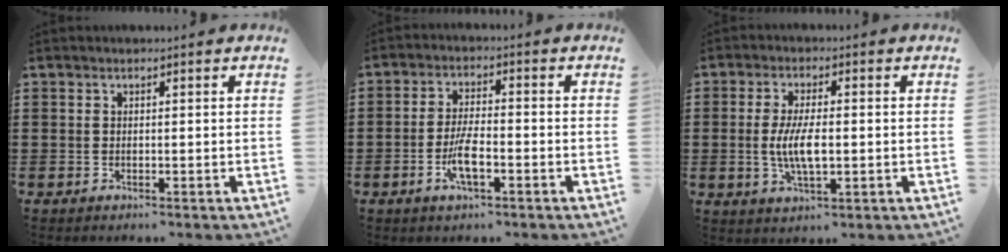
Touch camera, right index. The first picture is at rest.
{"total": 5.7, "force": [-2.2, 1.7, 5.0], "torque": [-0.110, -0.005, -0.046]}
{"total": 6.3, "force": [-0.5, 2.1, 5.9], "torque": [-0.126, -0.004, -0.016]}